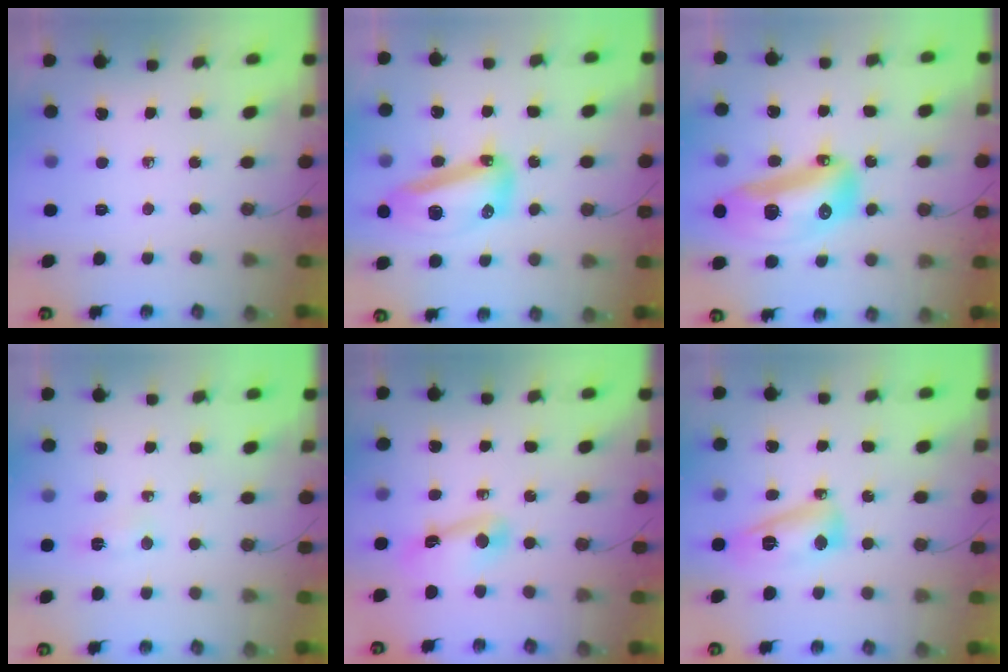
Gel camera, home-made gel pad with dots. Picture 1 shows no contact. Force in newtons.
{"total": 15.5, "press": 15.1, "slide": 3.1}
{"total": 19.0, "press": 18.8, "slide": 2.6}
{"total": 2.7, "press": 2.6, "slide": 0.3}
{"total": 10.0, "press": 6.9, "slide": 7.3}
{"total": 12.0, "press": 12.0, "slide": 1.0}